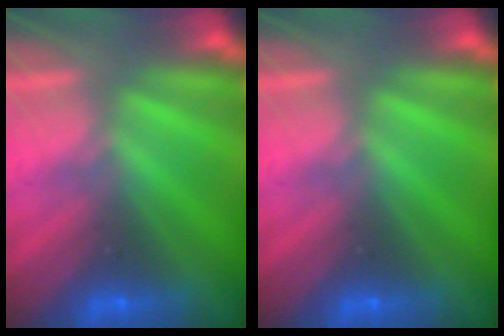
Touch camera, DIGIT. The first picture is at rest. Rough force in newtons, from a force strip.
{"total": 0.0}